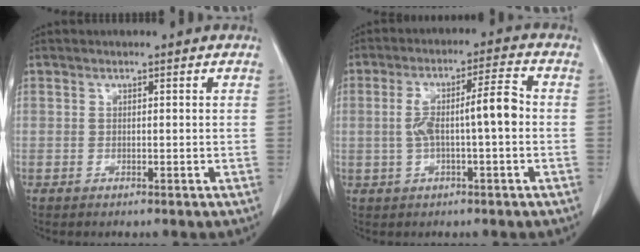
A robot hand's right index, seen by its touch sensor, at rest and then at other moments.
{"total": 7.7, "force": [-0.4, 1.0, 7.6], "torque": [-0.142, 0.025, -0.006]}